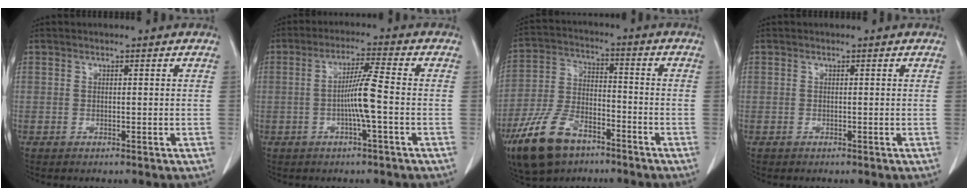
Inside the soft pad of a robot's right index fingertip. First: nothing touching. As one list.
[{"total": 5.9, "force": [-1.1, -0.6, 5.8], "torque": [-0.111, 0.005, -0.023]}, {"total": 13.1, "force": [-8.3, 6.3, 7.9], "torque": [-0.174, -0.006, -0.158]}, {"total": 0.5, "force": [-0.2, 0.4, -0.1], "torque": [0.003, 0.006, -0.007]}]